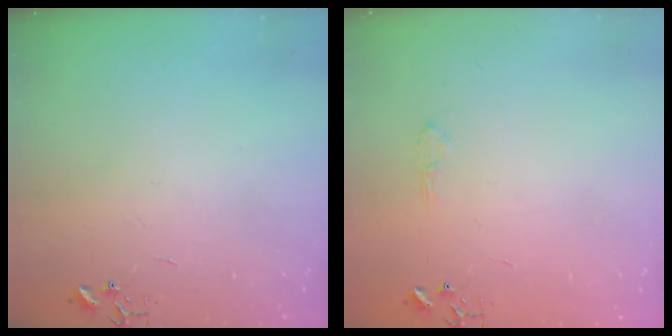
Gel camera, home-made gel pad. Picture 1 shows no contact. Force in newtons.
{"total": 4.5, "press": 4.5, "slide": 0.7}